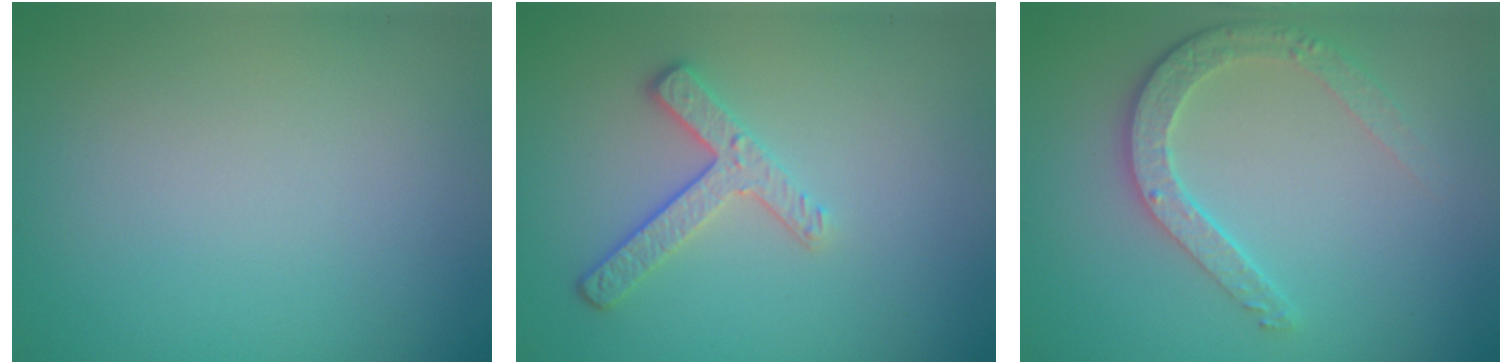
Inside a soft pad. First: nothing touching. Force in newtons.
{"total": 2.7, "press": 2.3, "slide": 1.5}
{"total": 3.6, "press": 3.0, "slide": 2.1}